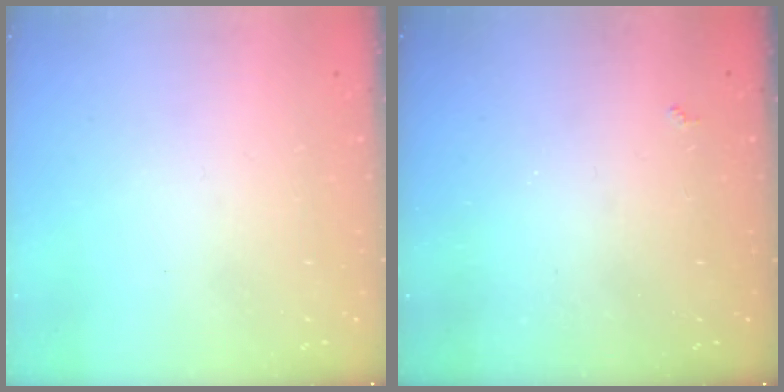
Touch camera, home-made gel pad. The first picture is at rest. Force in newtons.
{"total": 2.0, "press": 1.9, "slide": 0.5}